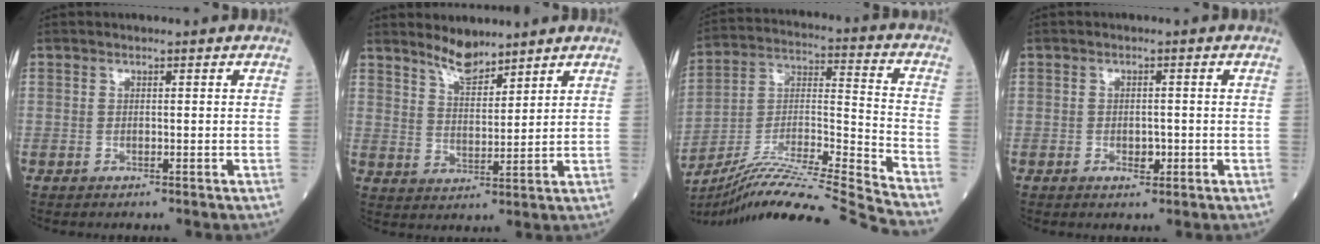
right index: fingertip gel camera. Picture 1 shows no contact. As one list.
[{"total": 4.9, "force": [4.5, 1.1, 1.7], "torque": [-0.038, -0.004, 0.087]}, {"total": 23.4, "force": [-21.0, -2.9, 9.9], "torque": [-0.185, -0.022, -0.353]}, {"total": 2.1, "force": [-0.8, 1.1, 1.6], "torque": [-0.025, 0.001, -0.009]}]